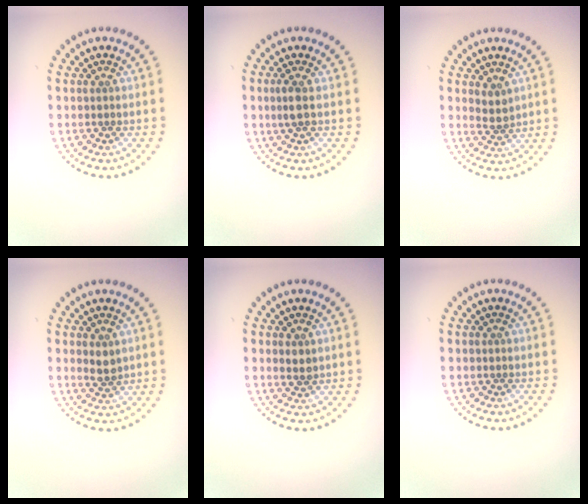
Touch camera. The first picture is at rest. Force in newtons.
{"total": 1.5, "press": 1.3, "slide": 0.6}
{"total": 1.8, "press": 1.4, "slide": 1.1}
{"total": 1.6, "press": 1.5, "slide": 0.5}
{"total": 1.3, "press": 1.3, "slide": 0.4}
{"total": 0.0}